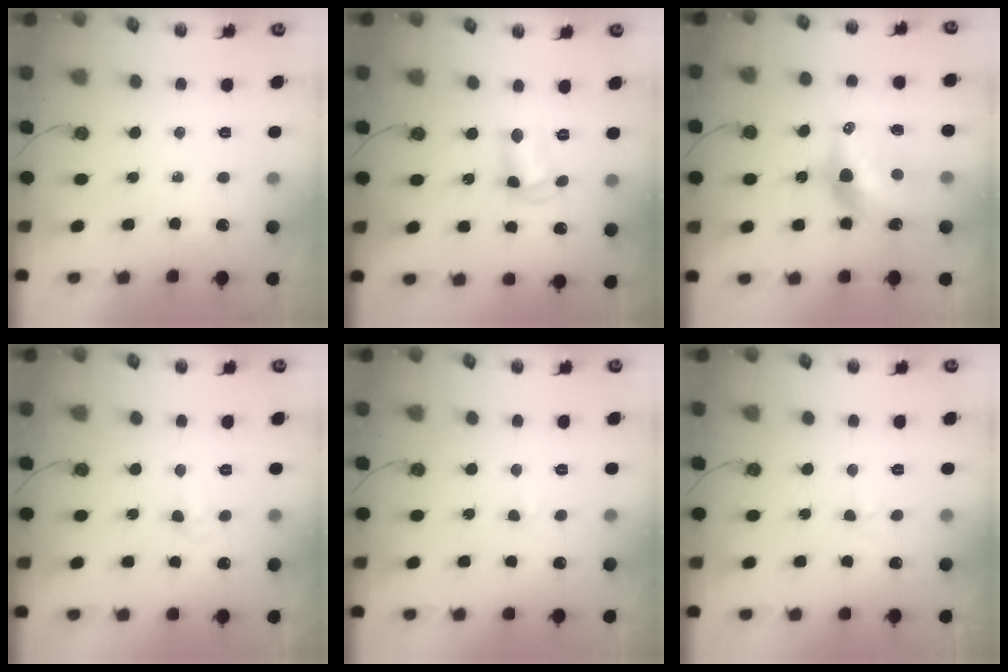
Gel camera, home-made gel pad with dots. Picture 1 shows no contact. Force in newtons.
{"total": 7.4, "press": 7.4, "slide": 0.4}
{"total": 13.3, "press": 13.3, "slide": 0.9}
{"total": 5.1, "press": 3.5, "slide": 3.7}
{"total": 3.8, "press": 3.7, "slide": 0.6}
{"total": 5.6, "press": 4.5, "slide": 3.3}